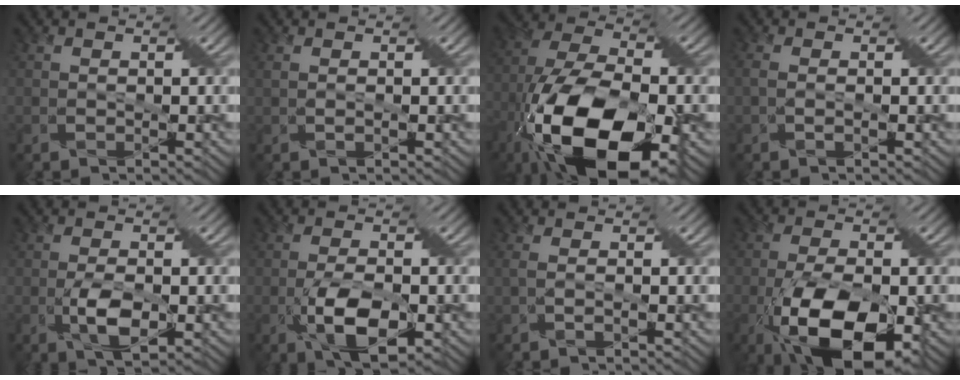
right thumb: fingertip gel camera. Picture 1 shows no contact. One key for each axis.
{"total": 1.4, "fx": 0.2, "fy": 0.6, "fz": 1.3, "tx": -0.027, "ty": -0.001, "tz": 0.005}
{"total": 20.1, "fx": -9.0, "fy": 9.9, "fz": 15.0, "tx": -0.330, "ty": -0.027, "tz": -0.146}
{"total": 2.1, "fx": -0.4, "fy": 0.9, "fz": 1.9, "tx": -0.044, "ty": -0.003, "tz": -0.005}
{"total": 4.7, "fx": -1.3, "fy": 1.8, "fz": 4.1, "tx": -0.077, "ty": -0.002, "tz": -0.019}
{"total": 7.3, "fx": -2.7, "fy": 2.9, "fz": 6.2, "tx": -0.116, "ty": -0.004, "tz": -0.046}
{"total": 1.6, "fx": -0.1, "fy": 0.2, "fz": 1.6, "tx": -0.038, "ty": -0.001, "tz": 0.002}
{"total": 14.6, "fx": -5.9, "fy": 6.6, "fz": 11.6, "tx": -0.214, "ty": -0.028, "tz": -0.099}